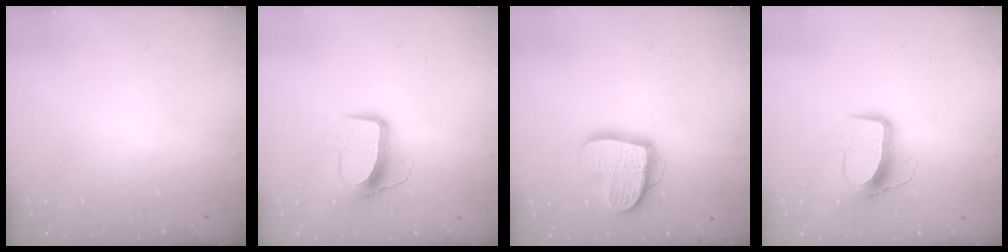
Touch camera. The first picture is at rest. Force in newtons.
{"total": 10.2, "press": 10.1, "slide": 0.5}
{"total": 16.2, "press": 16.2, "slide": 1.4}
{"total": 10.2, "press": 10.1, "slide": 0.5}